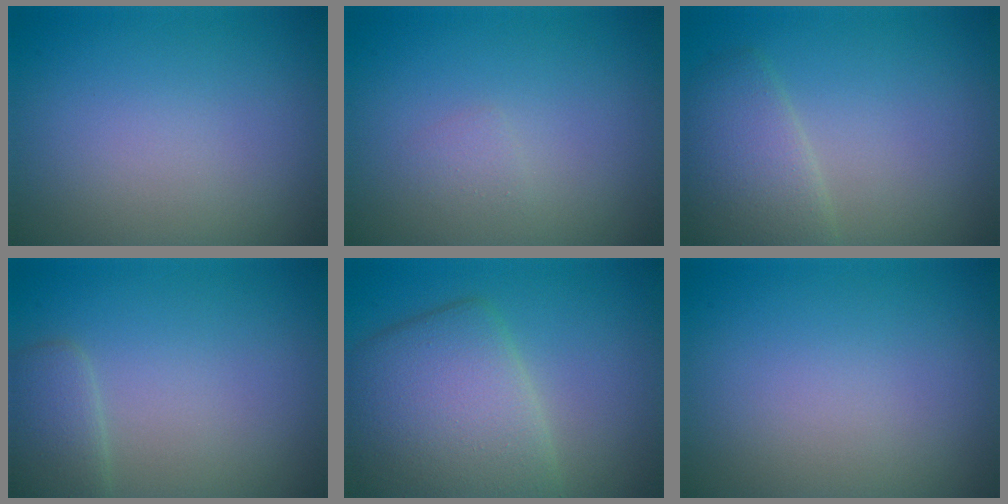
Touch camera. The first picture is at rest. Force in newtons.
{"total": 0.8, "press": 0.8, "slide": 0.0}
{"total": 3.8, "press": 3.8, "slide": 0.2}
{"total": 2.1, "press": 2.1, "slide": 0.1}
{"total": 7.5, "press": 7.5, "slide": 0.5}
{"total": 0.0}